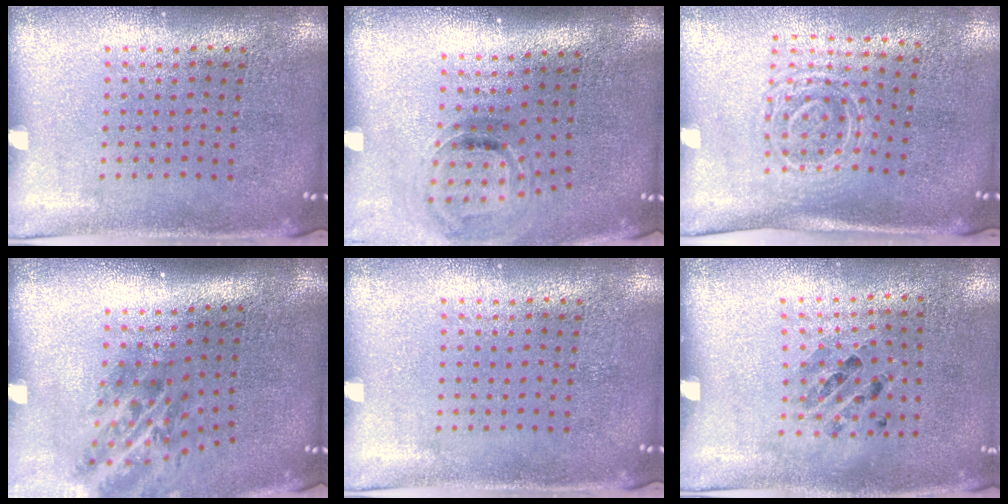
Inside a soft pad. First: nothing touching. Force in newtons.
{"total": 1.0, "press": 0.8, "slide": 0.5}
{"total": 1.7, "press": 1.4, "slide": 1.0}
{"total": 2.1, "press": 1.4, "slide": 1.6}
{"total": 0.0}
{"total": 0.9, "press": 0.7, "slide": 0.5}